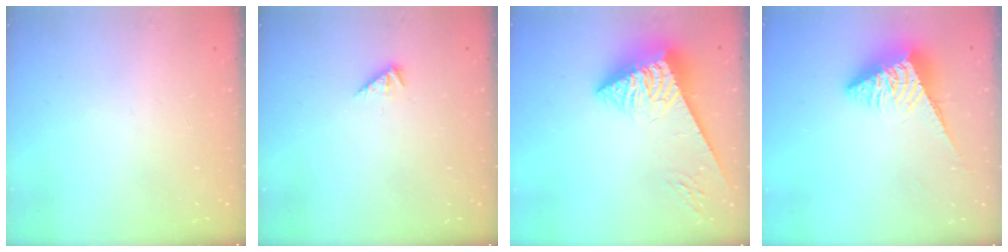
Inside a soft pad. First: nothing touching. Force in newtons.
{"total": 2.8, "press": 2.7, "slide": 0.4}
{"total": 7.0, "press": 6.9, "slide": 1.0}
{"total": 6.8, "press": 6.8, "slide": 0.4}